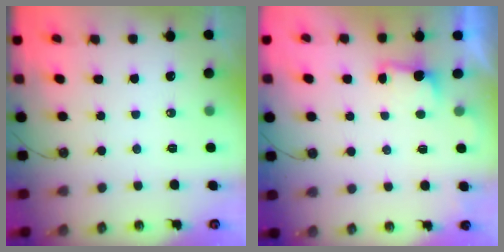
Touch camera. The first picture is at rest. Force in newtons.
{"total": 2.5, "press": 2.3, "slide": 0.8}